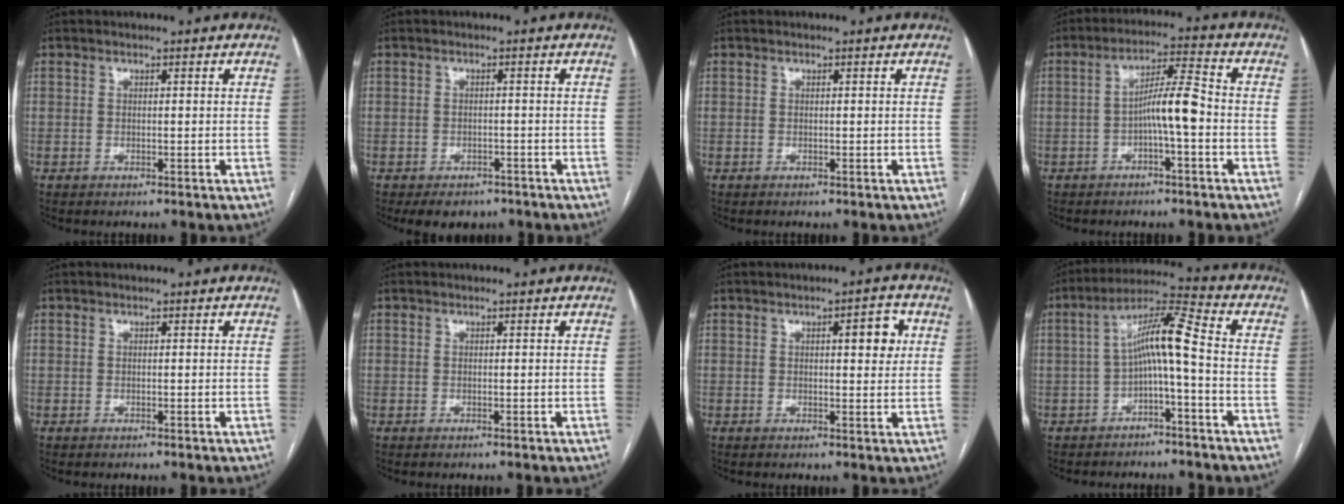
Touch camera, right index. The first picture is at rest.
{"total": 4.9, "force": [-3.7, 2.8, 1.4], "torque": [-0.012, 0.004, -0.047]}
{"total": 0.0}
{"total": 6.4, "force": [-1.6, 0.3, 6.2], "torque": [-0.109, 0.018, -0.026]}
{"total": 0.0}
{"total": 0.0}
{"total": 4.4, "force": [1.3, 1.3, 4.0], "torque": [-0.050, 0.005, 0.016]}
{"total": 8.2, "force": [-1.4, 0.3, 8.0], "torque": [-0.141, 0.035, -0.026]}